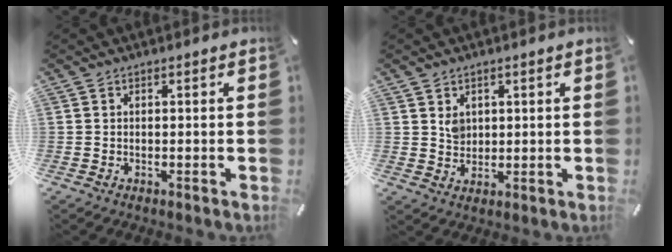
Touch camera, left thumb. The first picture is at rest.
{"total": 3.3, "force": [1.5, 2.9, 0.7], "torque": [-0.003, -0.002, 0.024]}